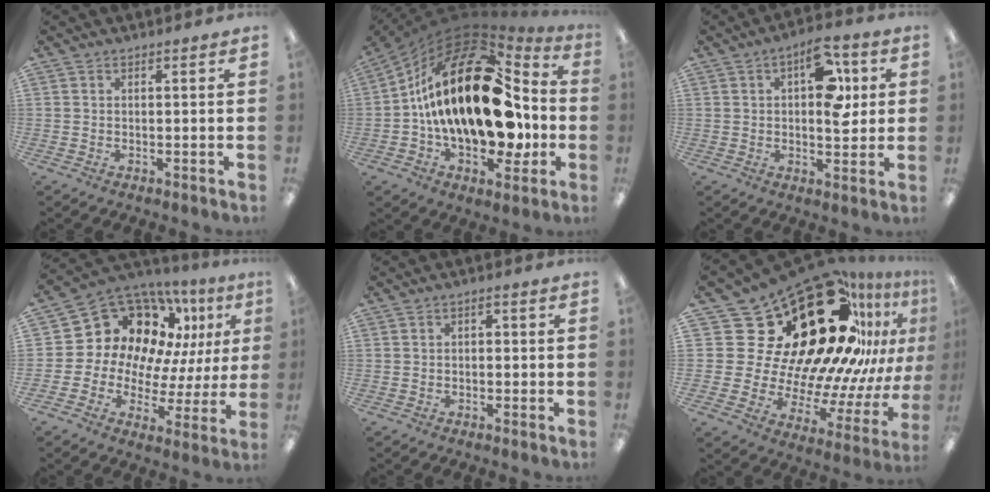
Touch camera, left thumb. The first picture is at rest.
{"total": 27.7, "force": [2.6, 14.3, 23.6], "torque": [-0.473, -0.014, 0.041]}
{"total": 11.7, "force": [3.5, 6.0, 9.4], "torque": [-0.120, -0.007, 0.057]}
{"total": 15.8, "force": [9.3, 10.9, 6.6], "torque": [-0.119, -0.076, 0.180]}
{"total": 1.3, "force": [-0.5, 0.9, 0.8], "torque": [-0.016, 0.008, -0.013]}
{"total": 37.2, "force": [17.5, 21.3, 25.0], "torque": [-0.362, -0.195, 0.372]}